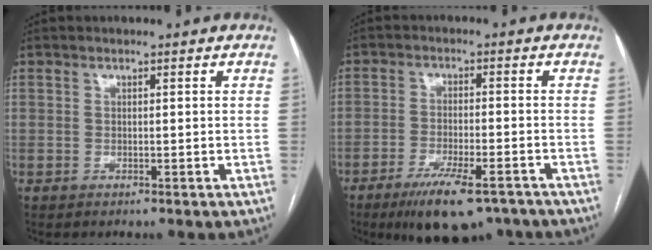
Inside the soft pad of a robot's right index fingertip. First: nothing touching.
{"total": 11.1, "force": [-8.1, 2.8, 7.1], "torque": [-0.112, -0.015, -0.124]}